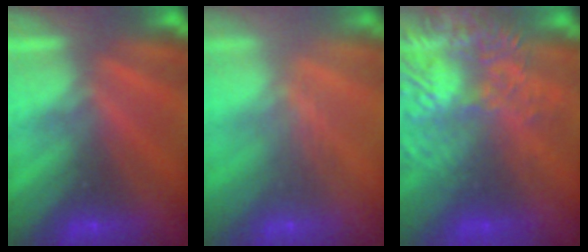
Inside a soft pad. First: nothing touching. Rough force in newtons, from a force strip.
{"total": 2.4}
{"total": 7.1}